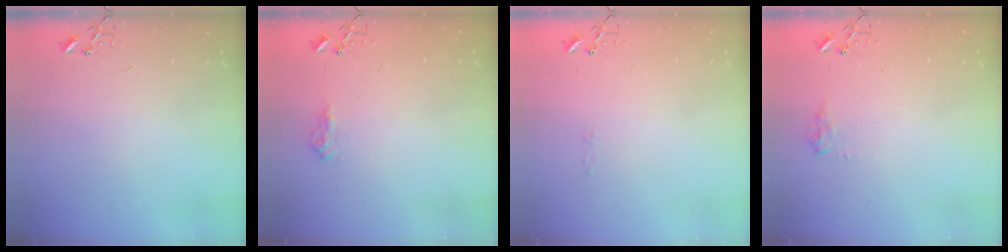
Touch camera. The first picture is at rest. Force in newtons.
{"total": 8.8, "press": 8.8, "slide": 0.8}
{"total": 2.8, "press": 2.8, "slide": 0.4}
{"total": 7.7, "press": 7.7, "slide": 0.4}